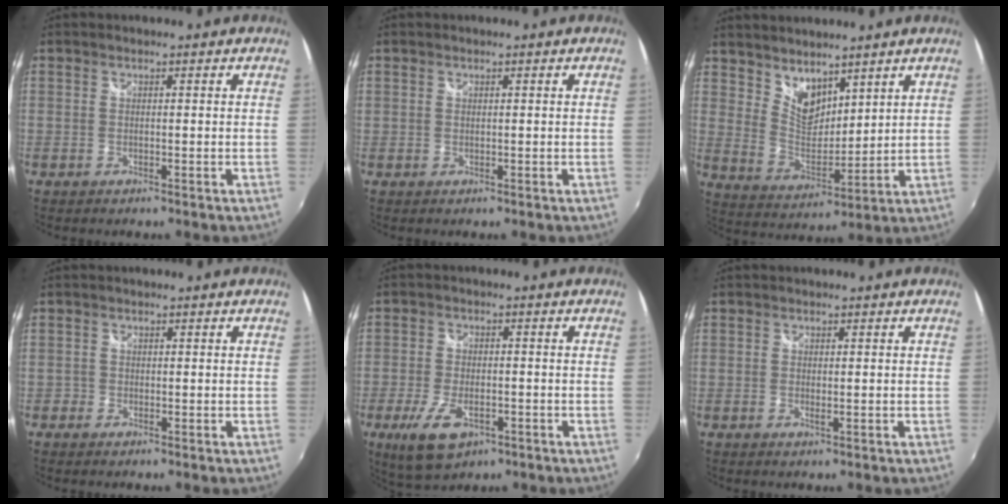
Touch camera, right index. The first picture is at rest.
{"total": 0.0}
{"total": 8.3, "force": [6.3, 4.2, 3.3], "torque": [-0.048, -0.003, 0.128]}
{"total": 1.0, "force": [-0.5, 0.8, 0.0], "torque": [-0.001, 0.003, -0.009]}
{"total": 9.6, "force": [-4.7, 4.7, 7.0], "torque": [-0.155, -0.021, -0.078]}
{"total": 0.7, "force": [0.0, 0.2, 0.7], "torque": [-0.013, -0.002, -0.003]}